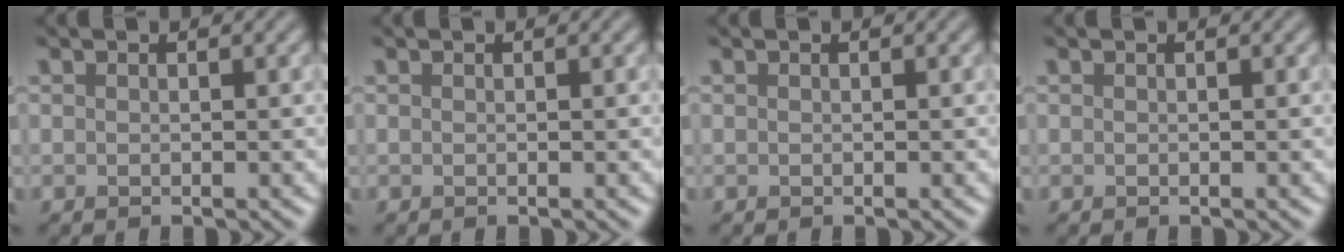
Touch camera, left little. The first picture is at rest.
{"total": 0.0}
{"total": 0.0}
{"total": 0.0}